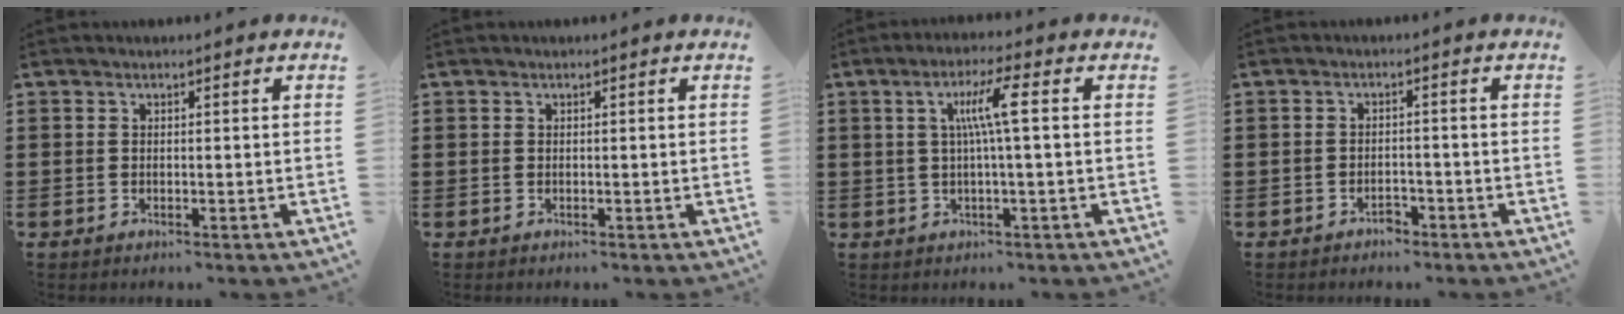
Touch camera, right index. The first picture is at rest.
{"total": 0.0}
{"total": 6.3, "force": [1.0, -0.1, 6.2], "torque": [-0.120, 0.000, 0.009]}
{"total": 2.0, "force": [-1.7, 0.7, 0.8], "torque": [-0.020, -0.001, -0.034]}